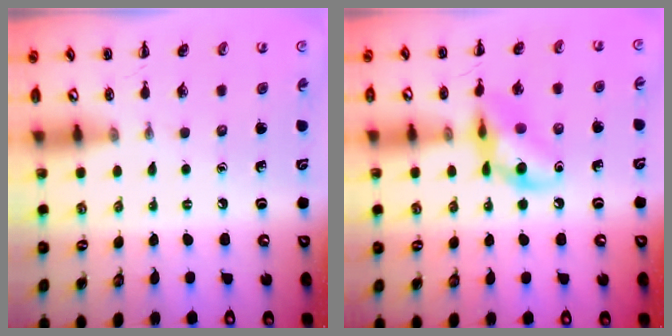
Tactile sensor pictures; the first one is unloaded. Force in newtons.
{"total": 12.0, "press": 11.9, "slide": 1.8}